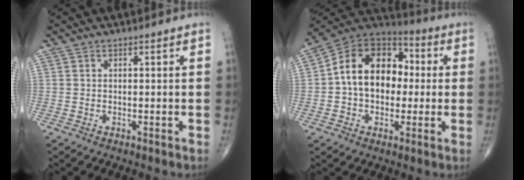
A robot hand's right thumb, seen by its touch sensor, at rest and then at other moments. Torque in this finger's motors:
{"motor_torque": [0.61, 1.01, 0.38, 0.02, 0.16]}